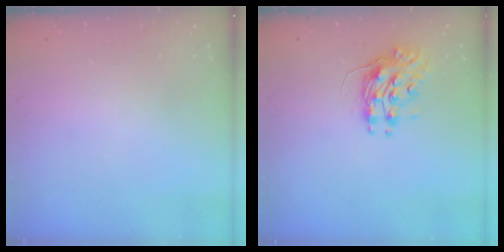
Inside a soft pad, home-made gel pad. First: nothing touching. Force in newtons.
{"total": 9.2, "press": 9.2, "slide": 0.5}